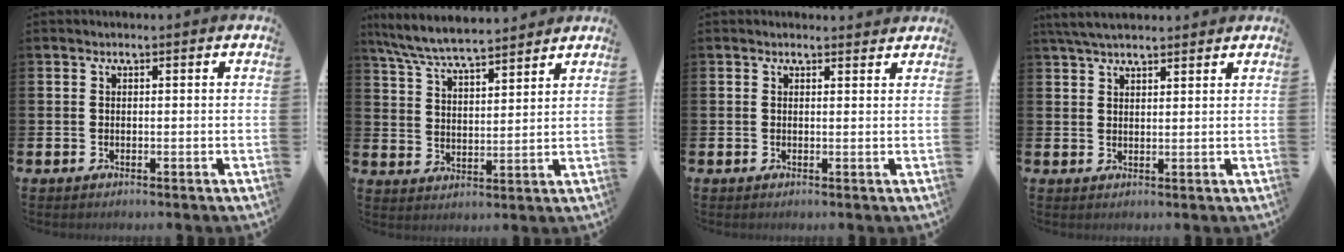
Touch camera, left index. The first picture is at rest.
{"total": 6.9, "force": [6.6, 0.5, 1.9], "torque": [-0.064, -0.035, 0.119]}
{"total": 0.8, "force": [0.8, 0.2, 0.0], "torque": [0.007, -0.002, 0.013]}
{"total": 4.4, "force": [3.9, 1.1, 1.6], "torque": [-0.039, -0.007, 0.073]}